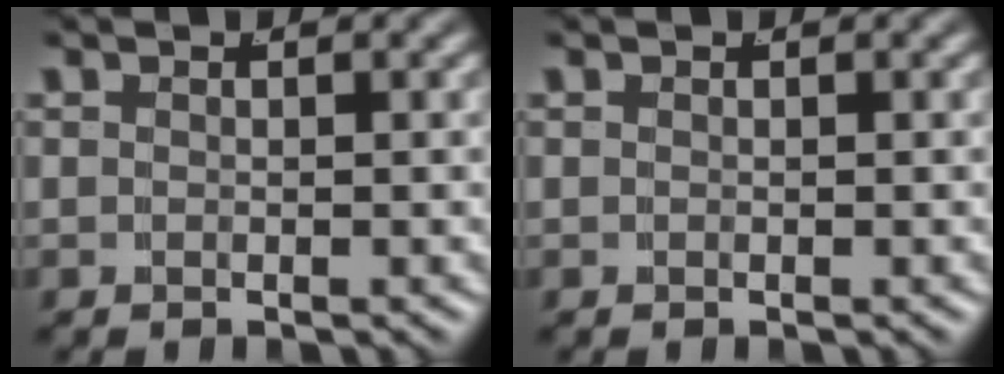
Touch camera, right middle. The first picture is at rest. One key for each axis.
{"total": 0.0}